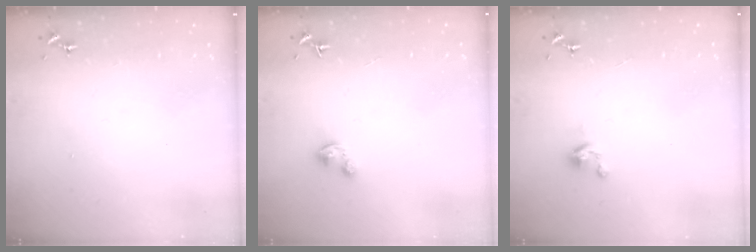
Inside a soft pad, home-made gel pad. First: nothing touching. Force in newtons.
{"total": 2.9, "press": 2.9, "slide": 0.1}
{"total": 4.0, "press": 4.0, "slide": 0.2}